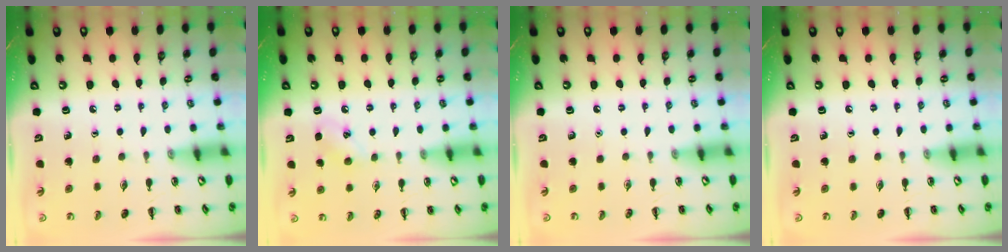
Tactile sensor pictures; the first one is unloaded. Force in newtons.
{"total": 4.8, "press": 4.5, "slide": 1.7}
{"total": 0.0}
{"total": 0.0}